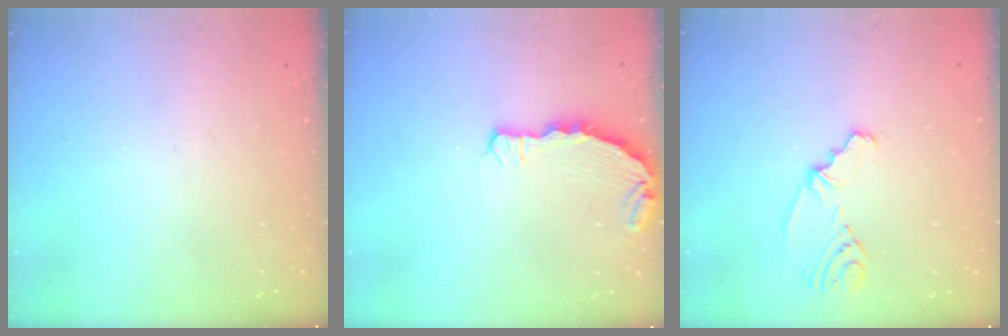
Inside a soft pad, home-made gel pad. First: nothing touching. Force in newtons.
{"total": 4.7, "press": 4.7, "slide": 0.4}
{"total": 4.6, "press": 1.9, "slide": 4.2}